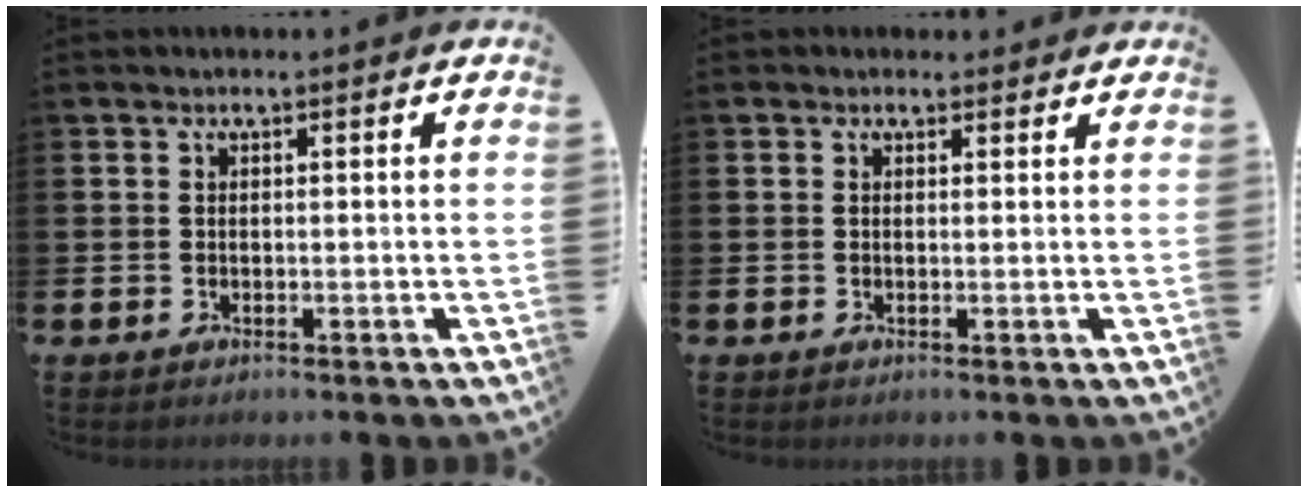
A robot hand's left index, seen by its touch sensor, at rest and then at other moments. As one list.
[{"total": 0.9, "force": [0.7, 0.6, 0.1], "torque": [0.005, 0.005, 0.010]}]